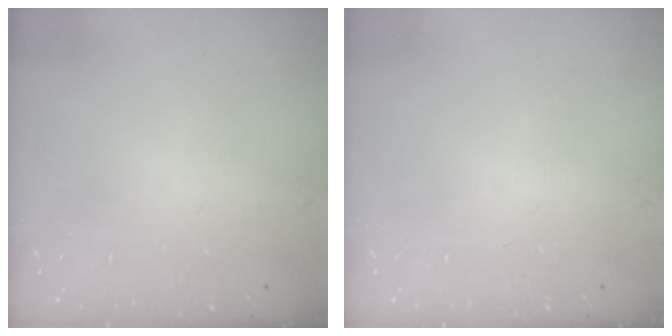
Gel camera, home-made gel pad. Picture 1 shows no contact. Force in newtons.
{"total": 0.0}